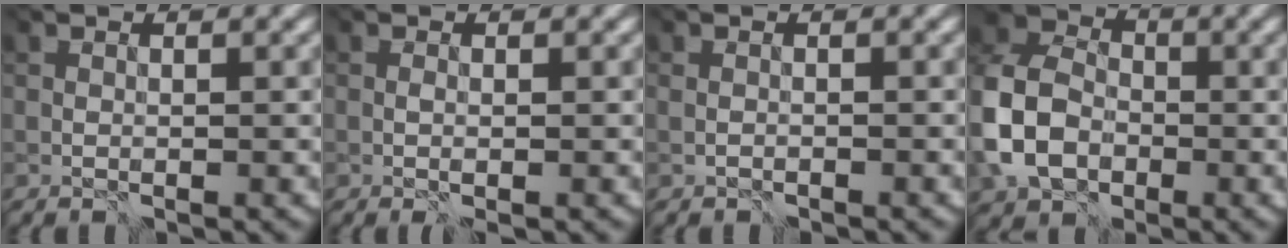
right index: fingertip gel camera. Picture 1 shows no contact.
{"total": 1.5, "force": [-1.3, 0.2, 0.8], "torque": [-0.008, 0.005, -0.014]}
{"total": 0.6, "force": [-0.4, 0.4, 0.1], "torque": [-0.008, 0.007, -0.001]}
{"total": 8.6, "force": [-4.2, 5.9, 4.7], "torque": [-0.120, -0.001, -0.062]}